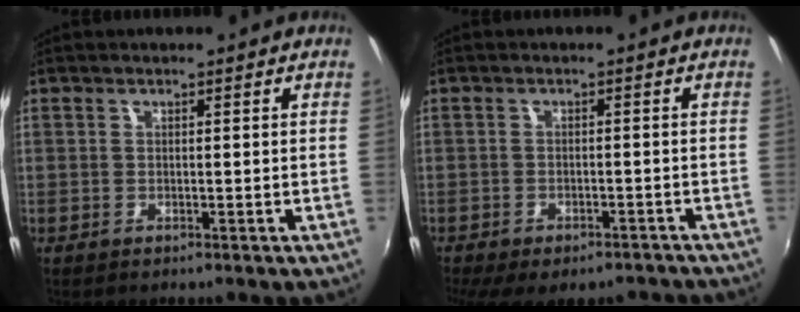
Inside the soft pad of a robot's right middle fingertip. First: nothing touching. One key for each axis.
{"total": 12.3, "fx": -9.8, "fy": 4.6, "fz": 5.8, "tx": -0.124, "ty": -0.029, "tz": -0.127}